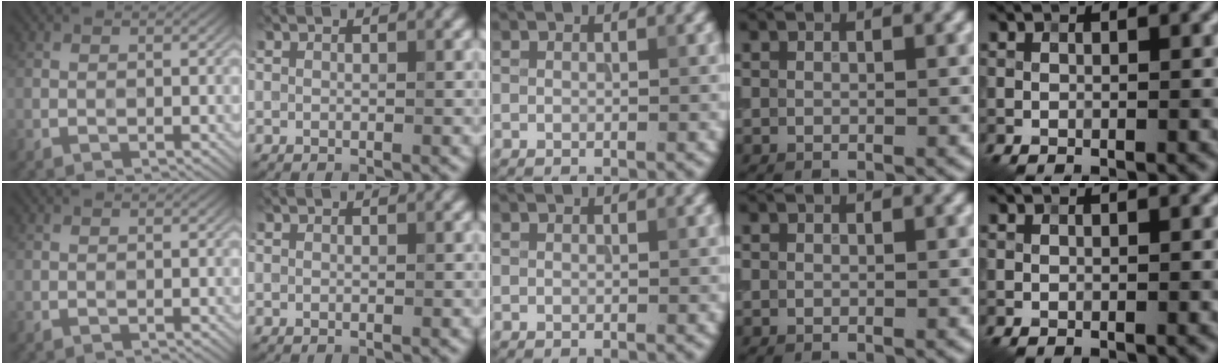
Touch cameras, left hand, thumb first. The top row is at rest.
{}